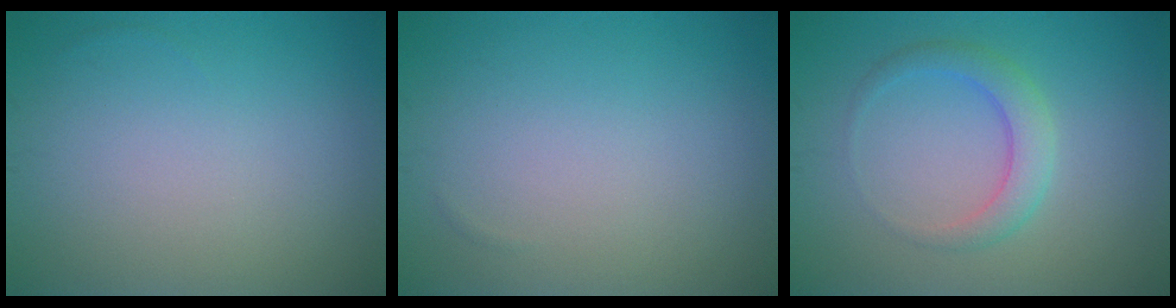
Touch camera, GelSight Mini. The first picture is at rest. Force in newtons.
{"total": 0.0}
{"total": 2.8, "press": 2.8, "slide": 0.1}